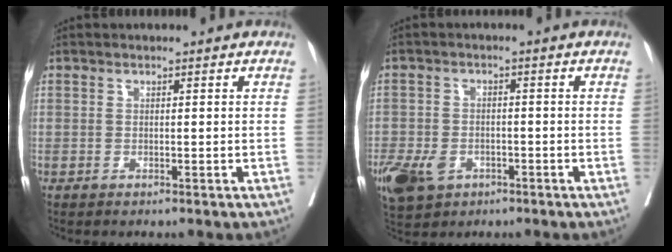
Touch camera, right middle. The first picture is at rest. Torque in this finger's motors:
{"motor_torque": [0.97, -0.91, 0.11, 0.09]}